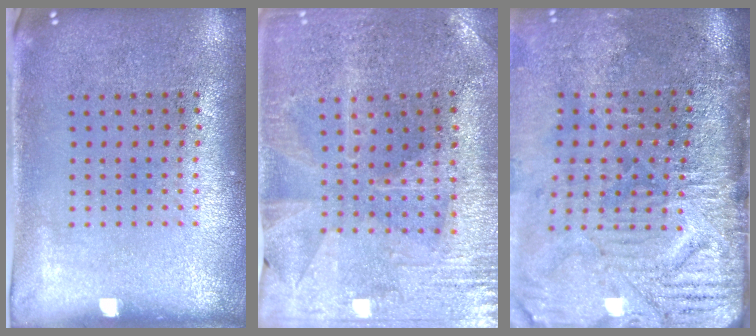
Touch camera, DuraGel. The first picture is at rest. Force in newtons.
{"total": 1.0, "press": 1.0, "slide": 0.3}
{"total": 4.8, "press": 3.9, "slide": 2.7}